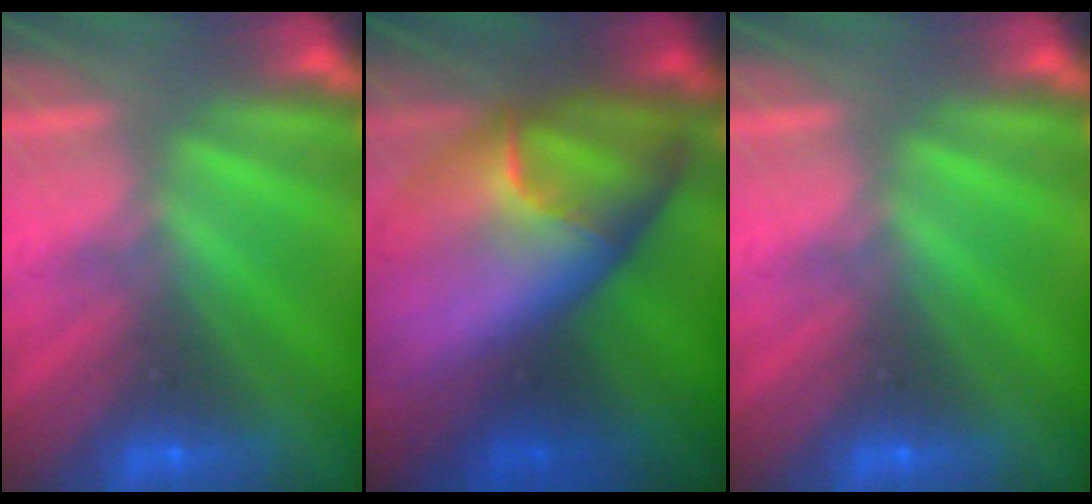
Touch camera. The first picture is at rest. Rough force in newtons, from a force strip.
{"total": 9.6}
{"total": 0.0}